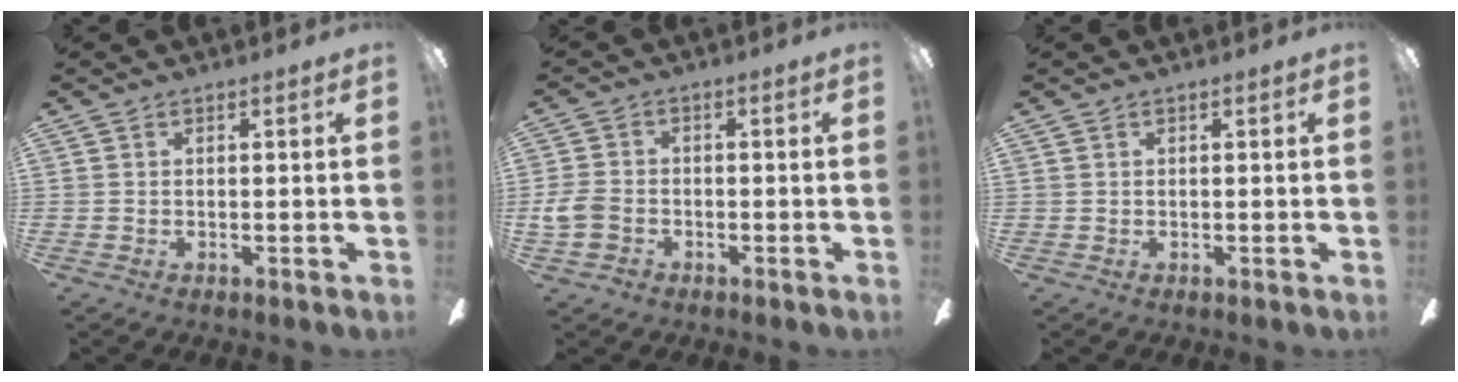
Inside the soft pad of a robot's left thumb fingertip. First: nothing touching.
{"total": 5.9, "force": [-2.3, 4.4, 3.3], "torque": [-0.080, 0.013, -0.041]}
{"total": 0.0}